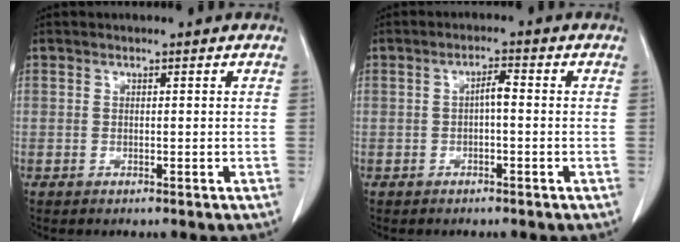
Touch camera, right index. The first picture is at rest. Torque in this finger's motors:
{"motor_torque": [0.53, -0.14, 0.28, 0.07]}